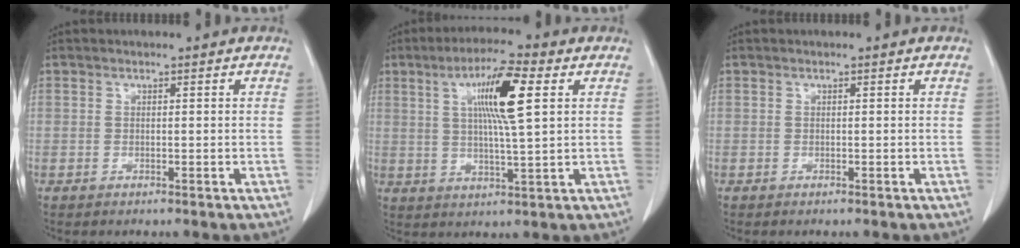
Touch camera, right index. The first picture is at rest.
{"total": 10.3, "force": [3.1, 0.5, 9.8], "torque": [-0.175, 0.006, 0.052]}
{"total": 0.0}